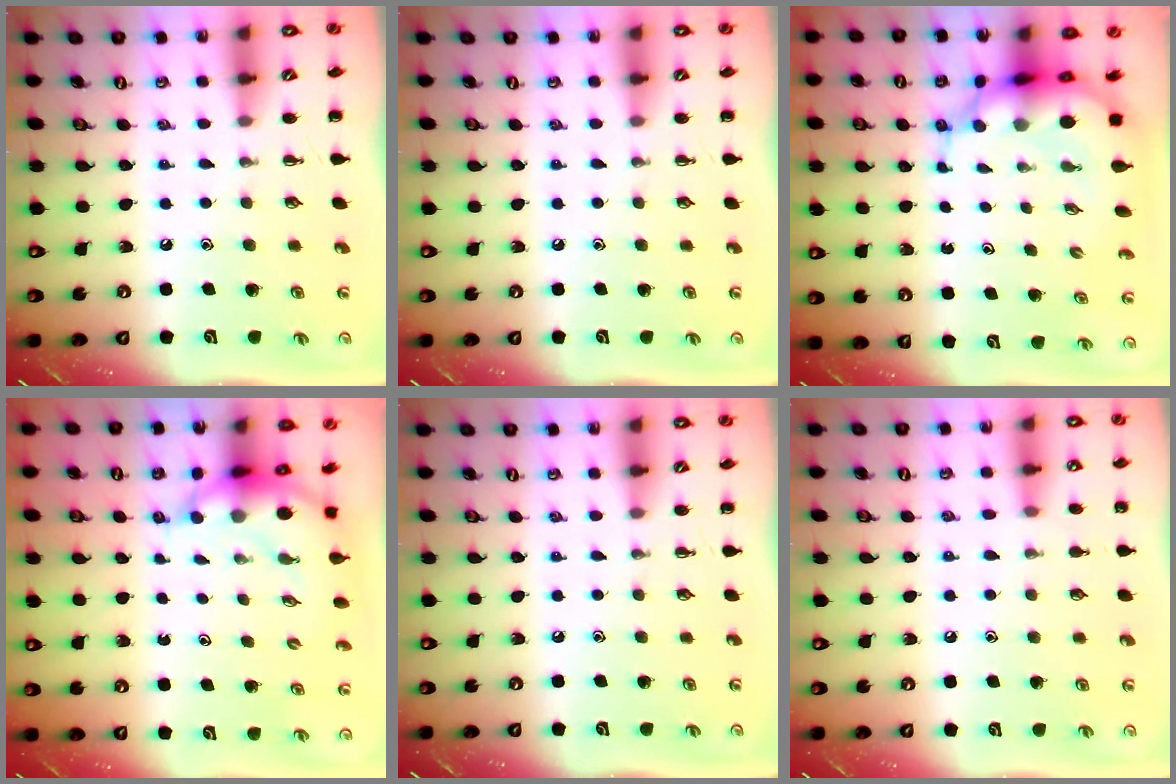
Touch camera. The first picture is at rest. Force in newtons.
{"total": 0.0}
{"total": 9.2, "press": 8.8, "slide": 2.7}
{"total": 6.2, "press": 6.0, "slide": 1.2}
{"total": 0.0}
{"total": 4.8, "press": 4.4, "slide": 1.8}